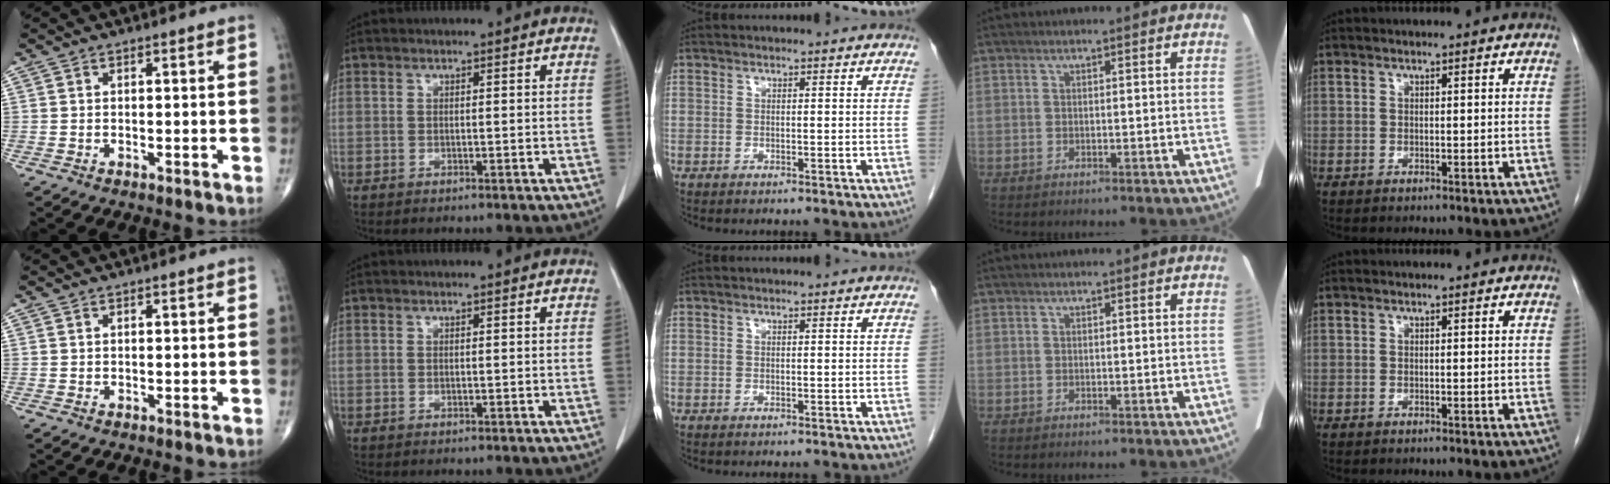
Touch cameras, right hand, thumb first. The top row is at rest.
{}